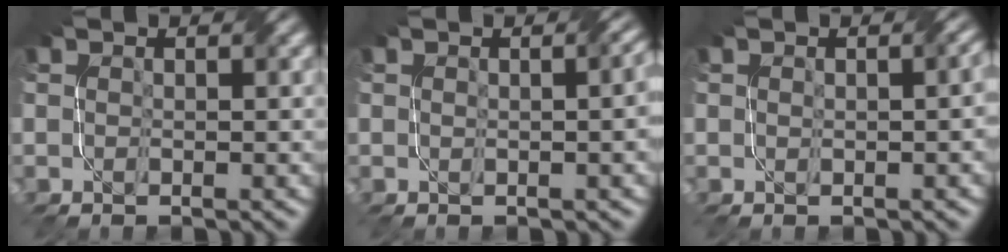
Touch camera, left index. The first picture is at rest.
{"total": 4.1, "force": [0.4, 1.8, 3.7], "torque": [-0.022, 0.015, 0.004]}
{"total": 2.4, "force": [0.2, 1.0, 2.2], "torque": [-0.020, 0.008, 0.007]}